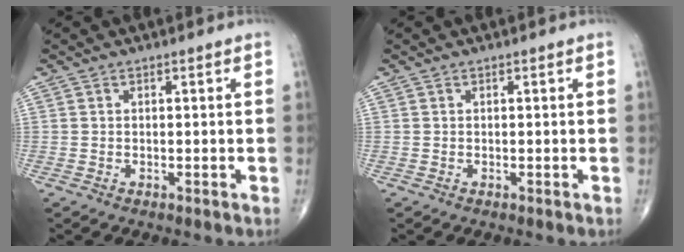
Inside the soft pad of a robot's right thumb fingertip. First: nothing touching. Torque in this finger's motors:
{"motor_torque": [-0.01, 0.01, 0.00, 0.00, 0.00]}